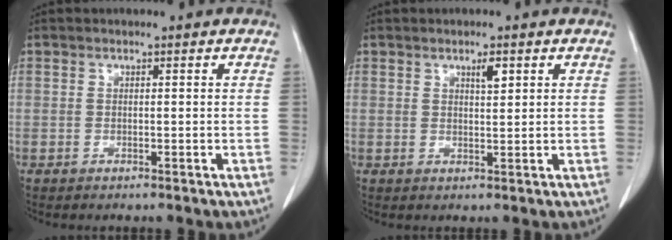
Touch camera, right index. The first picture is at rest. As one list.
[{"total": 2.1, "force": [1.2, 0.5, 1.7], "torque": [-0.029, -0.003, 0.021]}]